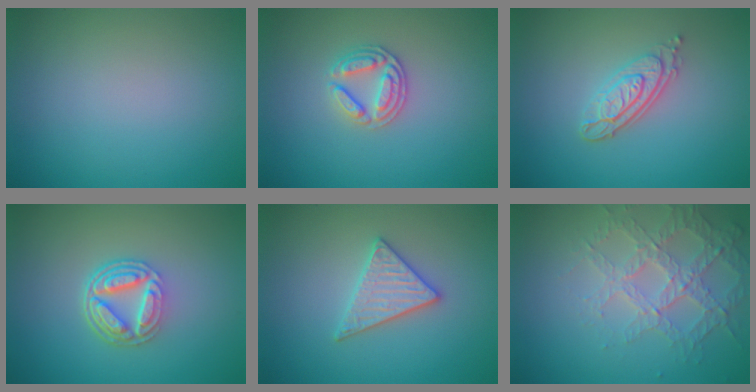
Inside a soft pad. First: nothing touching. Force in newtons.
{"total": 2.6, "press": 2.5, "slide": 0.6}
{"total": 3.3, "press": 2.7, "slide": 1.9}
{"total": 5.1, "press": 3.6, "slide": 3.6}
{"total": 2.9, "press": 2.9, "slide": 0.3}
{"total": 3.7, "press": 3.4, "slide": 1.4}